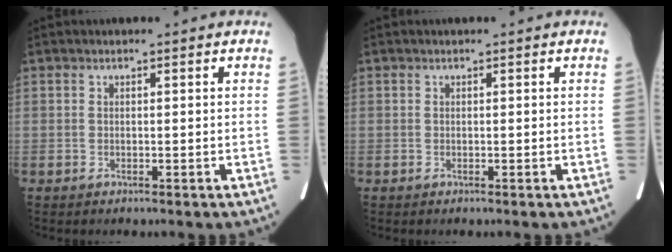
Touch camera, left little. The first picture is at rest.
{"total": 0.0}